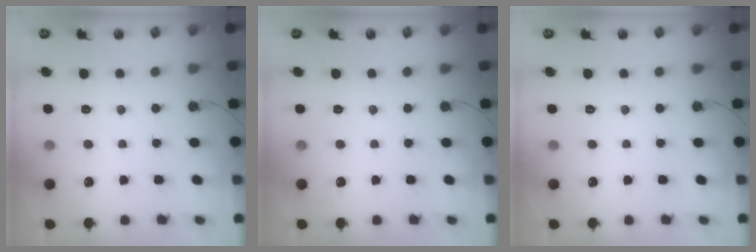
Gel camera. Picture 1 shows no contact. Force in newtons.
{"total": 0.0}
{"total": 0.0}